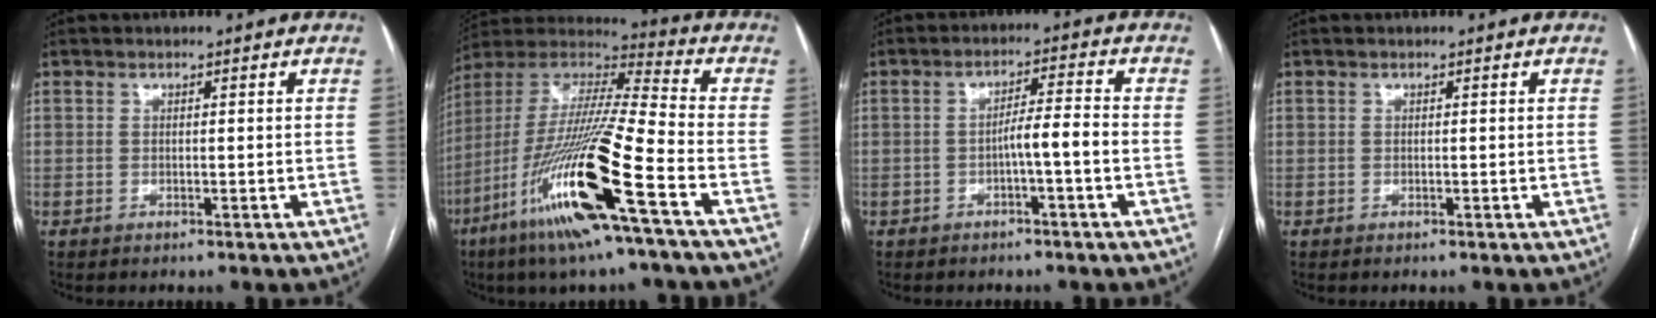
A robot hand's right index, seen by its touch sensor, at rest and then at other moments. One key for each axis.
{"total": 22.0, "fx": -9.9, "fy": 0.4, "fz": 19.7, "tx": -0.423, "ty": -0.048, "tz": -0.196}
{"total": 4.3, "fx": -1.5, "fy": -0.2, "fz": 4.1, "tx": -0.061, "ty": 0.012, "tz": -0.023}
{"total": 0.0}